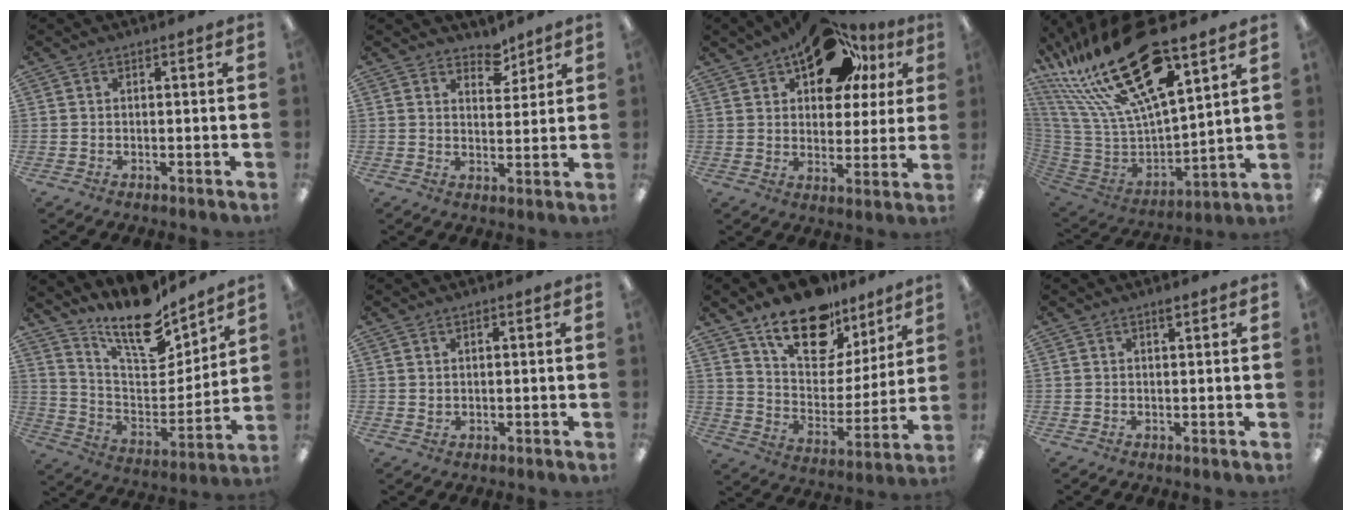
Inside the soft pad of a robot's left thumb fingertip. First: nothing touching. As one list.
[{"total": 5.1, "force": [4.3, 2.3, 1.2], "torque": [-0.003, -0.031, 0.075]}, {"total": 19.9, "force": [11.8, 10.9, 11.8], "torque": [-0.173, -0.047, 0.202]}, {"total": 29.0, "force": [20.2, 8.9, 18.9], "torque": [-0.384, -0.131, 0.343]}, {"total": 16.8, "force": [14.5, 4.8, 7.1], "torque": [-0.132, -0.116, 0.253]}, {"total": 0.8, "force": [0.6, 0.6, 0.2], "torque": [-0.006, 0.002, 0.010]}, {"total": 19.6, "force": [13.9, 10.0, 9.4], "torque": [-0.151, -0.085, 0.246]}, {"total": 1.3, "force": [1.0, 0.2, 0.8], "torque": [-0.011, -0.003, 0.015]}]